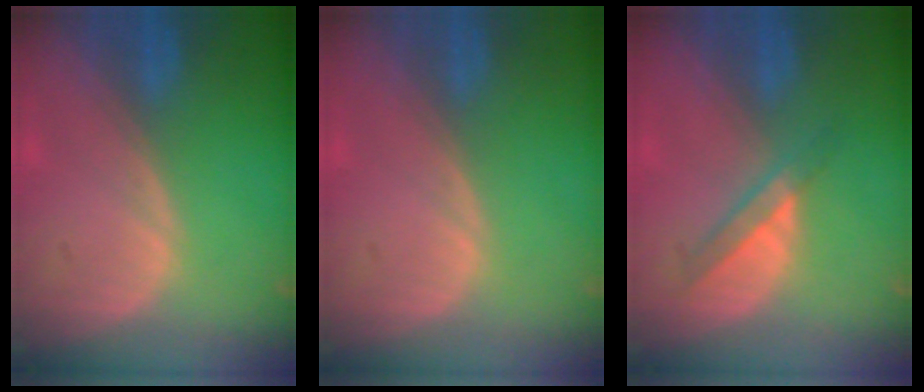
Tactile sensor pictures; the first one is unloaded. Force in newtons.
{"total": 0.0}
{"total": 3.6, "press": 3.4, "slide": 1.1}